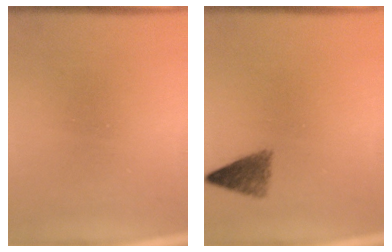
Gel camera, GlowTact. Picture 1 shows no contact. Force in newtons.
{"total": 3.1}